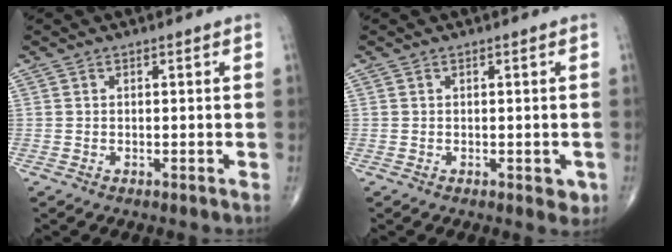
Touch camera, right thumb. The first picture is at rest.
{"total": 2.2, "force": [-0.6, 1.2, 1.8], "torque": [-0.003, 0.000, -0.006]}